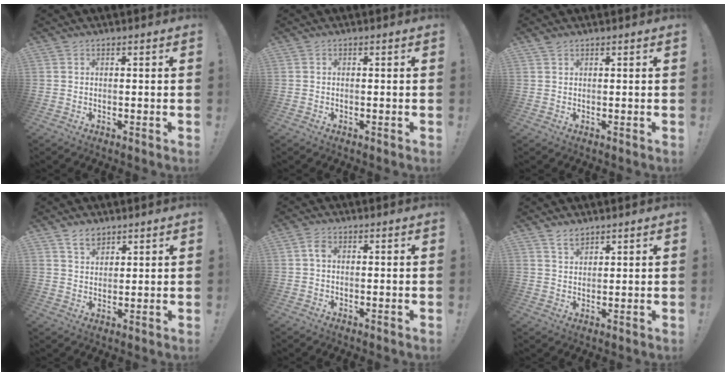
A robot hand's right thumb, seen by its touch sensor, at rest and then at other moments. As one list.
[{"total": 0.0}, {"total": 1.3, "force": [1.0, 0.5, 0.5], "torque": [-0.001, -0.004, 0.018]}, {"total": 5.0, "force": [3.7, 2.7, 1.9], "torque": [-0.031, -0.015, 0.069]}, {"total": 2.5, "force": [0.3, 1.5, 2.0], "torque": [-0.038, 0.007, 0.004]}, {"total": 3.3, "force": [2.8, 1.4, 1.2], "torque": [-0.012, -0.018, 0.049]}]